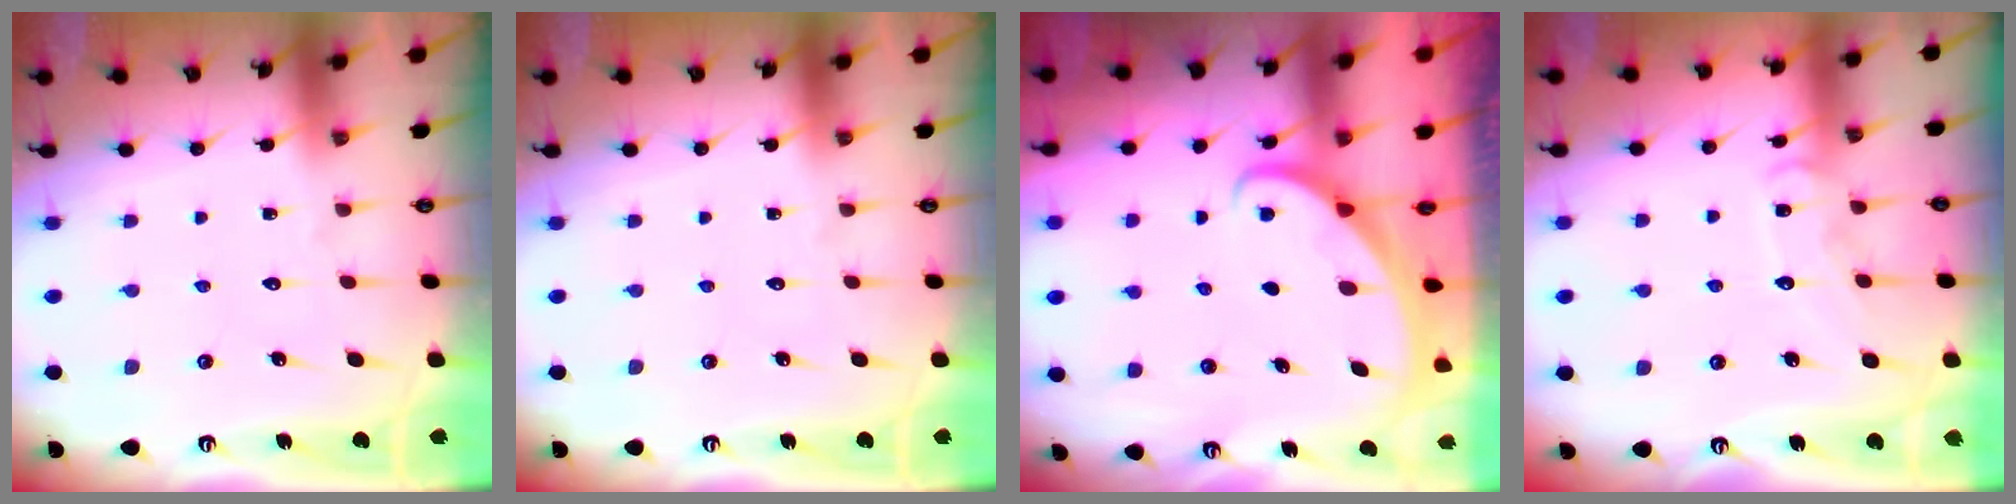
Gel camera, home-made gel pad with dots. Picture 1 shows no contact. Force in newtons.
{"total": 0.0}
{"total": 1.2, "press": 1.2, "slide": 0.0}
{"total": 9.7, "press": 9.7, "slide": 0.7}